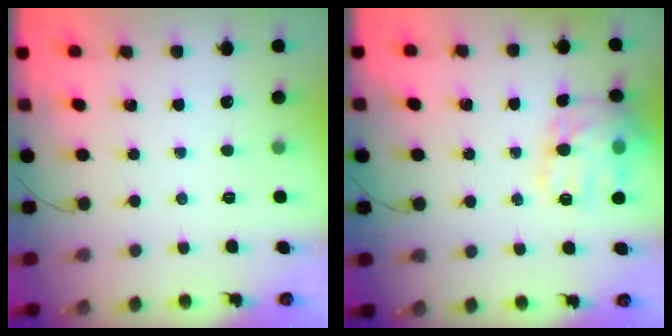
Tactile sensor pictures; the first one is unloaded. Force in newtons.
{"total": 16.8, "press": 16.7, "slide": 1.5}